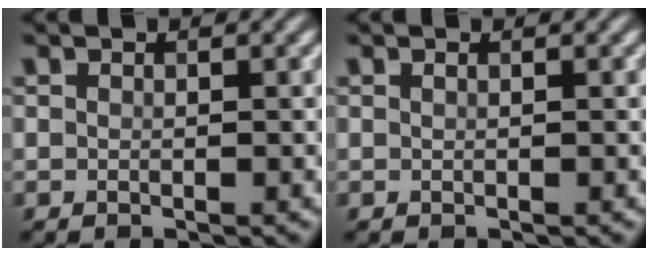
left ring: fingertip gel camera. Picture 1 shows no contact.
{"total": 0.0}